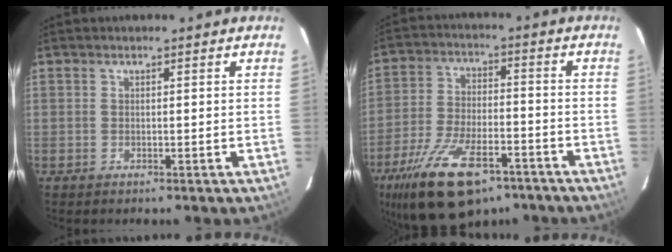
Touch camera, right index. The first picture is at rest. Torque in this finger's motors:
{"motor_torque": [1.41, -0.73, 0.84, 0.21]}